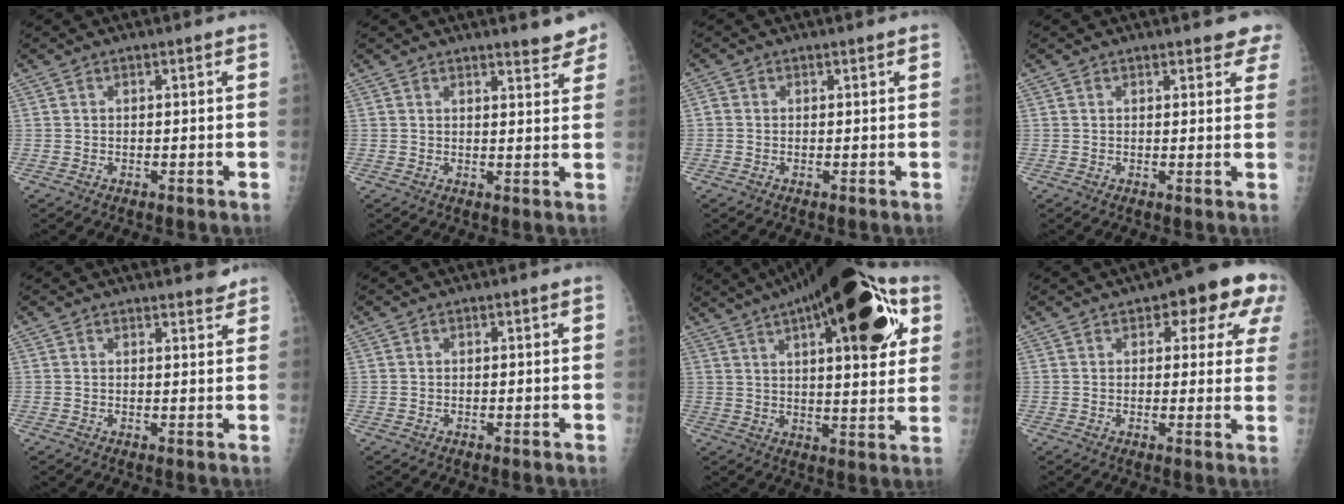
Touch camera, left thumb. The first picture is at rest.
{"total": 4.2, "force": [3.6, 1.0, 2.0], "torque": [-0.012, -0.022, 0.039]}
{"total": 0.9, "force": [0.2, 0.7, 0.5], "torque": [-0.008, 0.000, -0.001]}
{"total": 4.2, "force": [3.5, 1.5, 1.6], "torque": [0.013, -0.012, 0.029]}
{"total": 2.6, "force": [2.4, 0.6, 0.7], "torque": [0.000, -0.015, 0.025]}
{"total": 0.0}
{"total": 27.7, "force": [12.3, 9.6, 22.9], "torque": [-0.317, 0.008, 0.177]}
{"total": 11.6, "force": [5.4, 5.4, 8.8], "torque": [-0.053, -0.003, 0.057]}